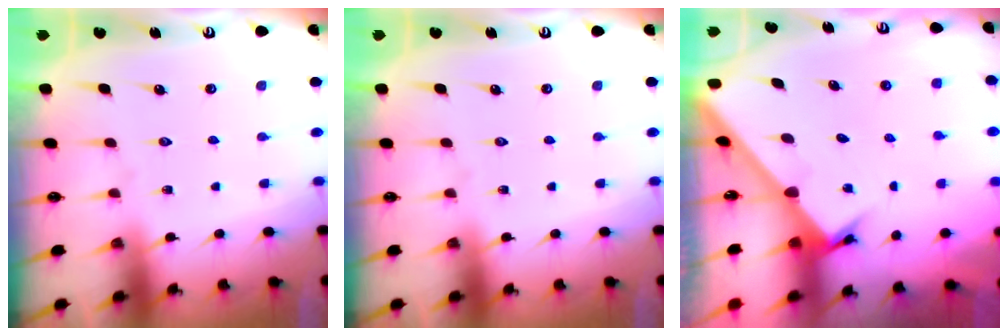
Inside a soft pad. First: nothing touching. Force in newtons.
{"total": 0.0}
{"total": 2.1, "press": 2.1, "slide": 0.2}